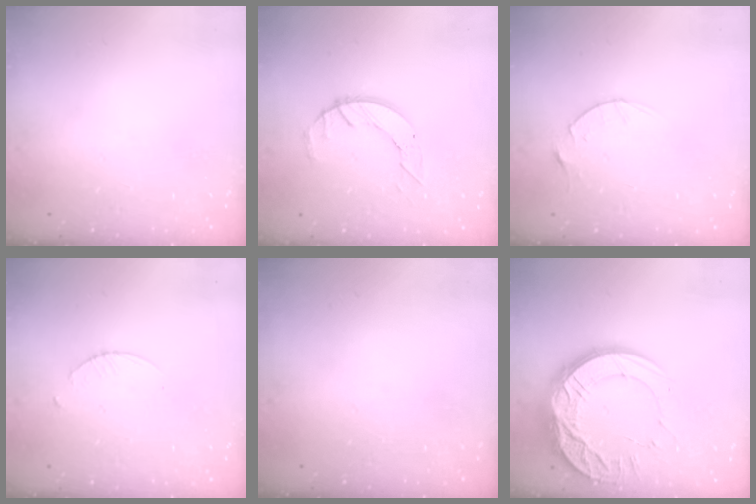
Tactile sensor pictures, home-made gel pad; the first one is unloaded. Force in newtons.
{"total": 7.3, "press": 7.2, "slide": 0.7}
{"total": 4.5, "press": 4.5, "slide": 0.3}
{"total": 1.5, "press": 1.5, "slide": 0.2}
{"total": 0.0}
{"total": 18.6, "press": 18.6, "slide": 1.4}